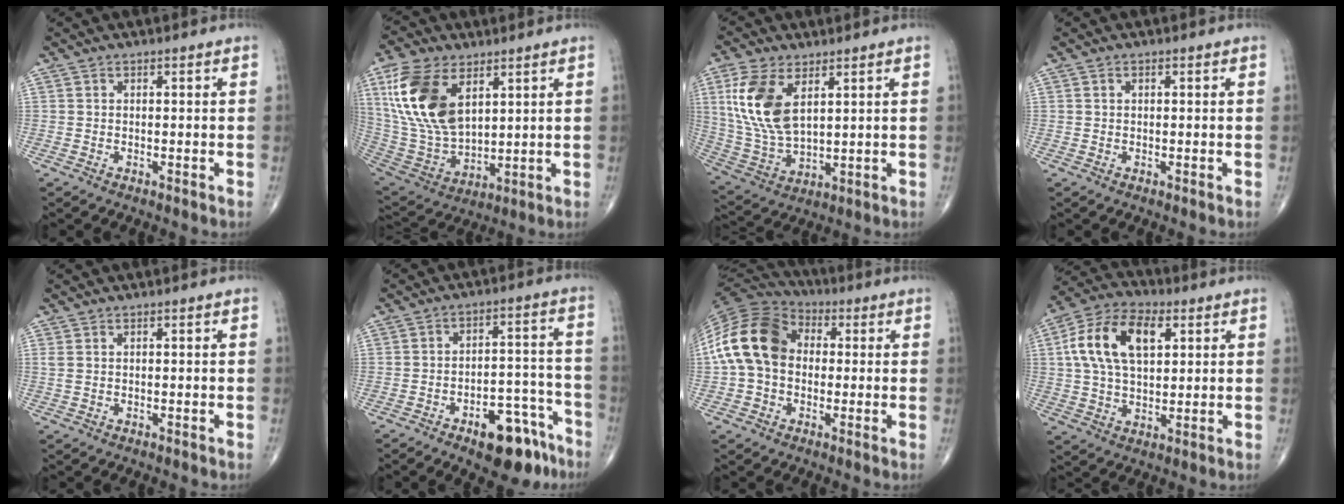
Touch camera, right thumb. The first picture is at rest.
{"total": 18.6, "force": [7.1, 10.5, 13.5], "torque": [-0.264, -0.028, 0.146]}
{"total": 13.8, "force": [4.9, 7.2, 10.7], "torque": [-0.225, -0.014, 0.108]}
{"total": 0.6, "force": [0.2, 0.4, 0.4], "torque": [-0.005, 0.000, 0.003]}
{"total": 1.2, "force": [0.4, 0.6, 0.9], "torque": [-0.026, 0.011, 0.017]}
{"total": 13.2, "force": [-8.2, 5.9, 8.5], "torque": [-0.083, 0.072, -0.109]}
{"total": 15.7, "force": [0.7, 11.7, 10.4], "torque": [-0.198, 0.036, 0.002]}
{"total": 15.0, "force": [4.1, 8.6, 11.5], "torque": [-0.209, 0.012, 0.071]}